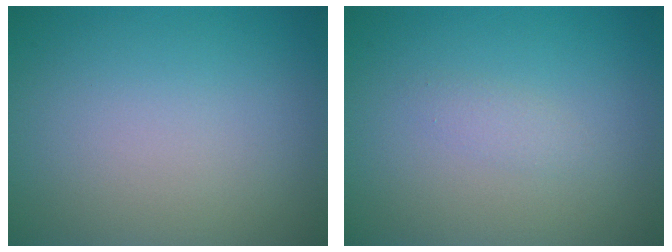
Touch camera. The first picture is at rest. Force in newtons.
{"total": 0.9, "press": 0.9, "slide": 0.0}